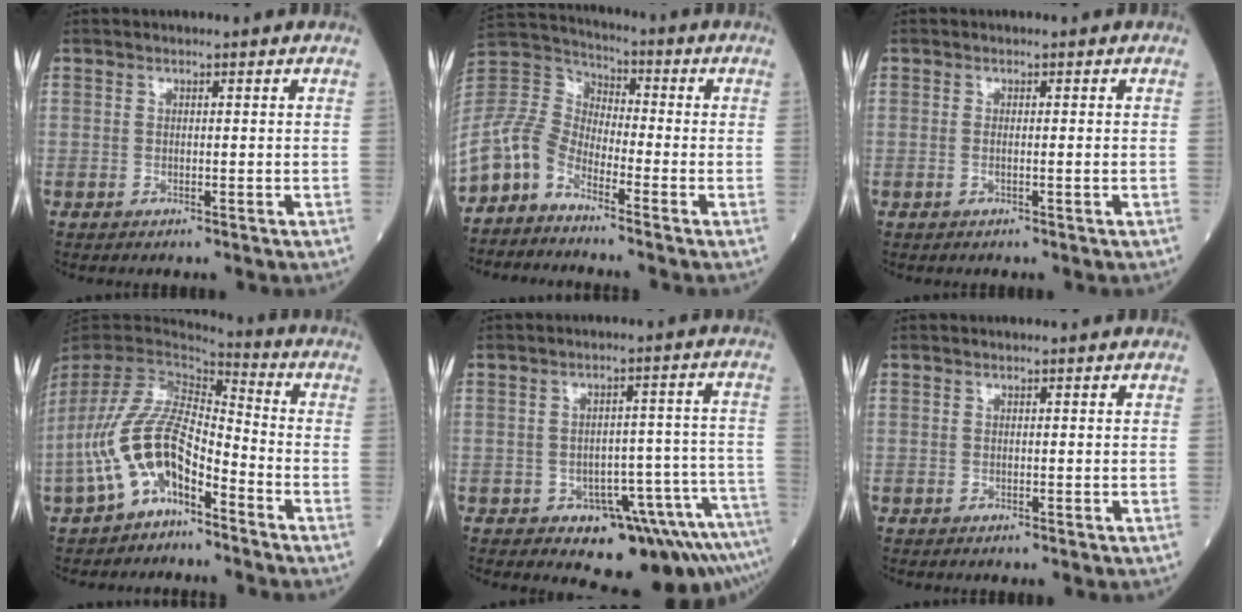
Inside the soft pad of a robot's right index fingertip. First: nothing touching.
{"total": 9.4, "force": [-7.3, 4.2, 4.2], "torque": [-0.102, 0.028, -0.155]}
{"total": 0.9, "force": [-0.1, -0.1, 0.9], "torque": [-0.018, 0.000, 0.001]}
{"total": 12.5, "force": [-6.1, 5.6, 9.4], "torque": [-0.205, 0.019, -0.116]}
{"total": 10.9, "force": [-7.8, 3.3, 6.8], "torque": [-0.055, 0.037, -0.102]}
{"total": 0.0}